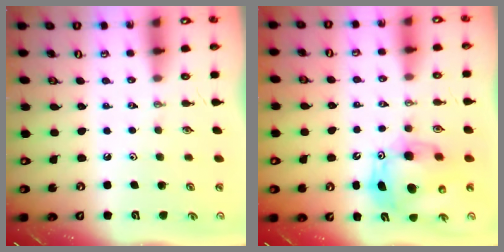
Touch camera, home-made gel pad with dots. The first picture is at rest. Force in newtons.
{"total": 13.2, "press": 12.9, "slide": 2.6}